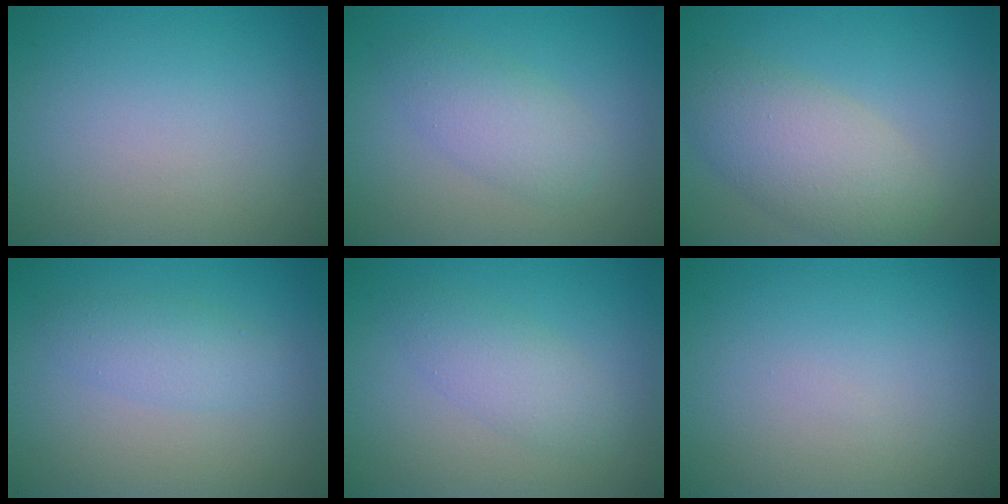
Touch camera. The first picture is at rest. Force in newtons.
{"total": 3.0, "press": 3.0, "slide": 0.1}
{"total": 5.6, "press": 5.6, "slide": 0.1}
{"total": 2.3, "press": 2.3, "slide": 0.1}
{"total": 2.7, "press": 2.7, "slide": 0.0}
{"total": 0.0}